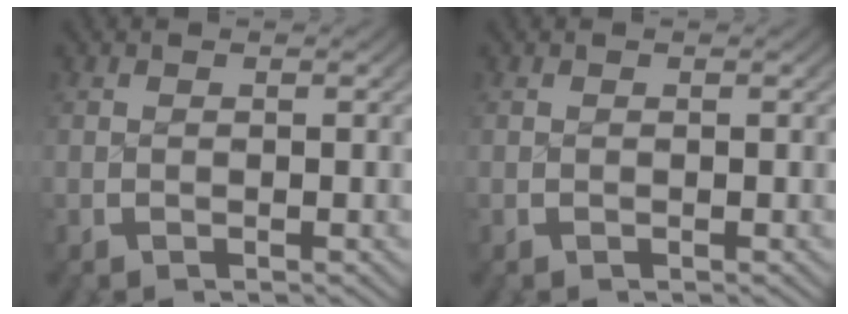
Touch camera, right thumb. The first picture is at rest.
{"total": 0.0}